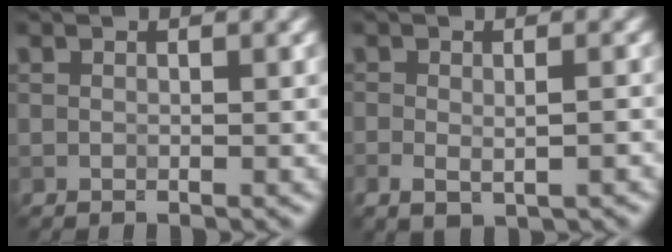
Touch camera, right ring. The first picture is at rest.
{"total": 2.6, "force": [-0.7, 1.4, 2.0], "torque": [-0.032, -0.006, -0.005]}